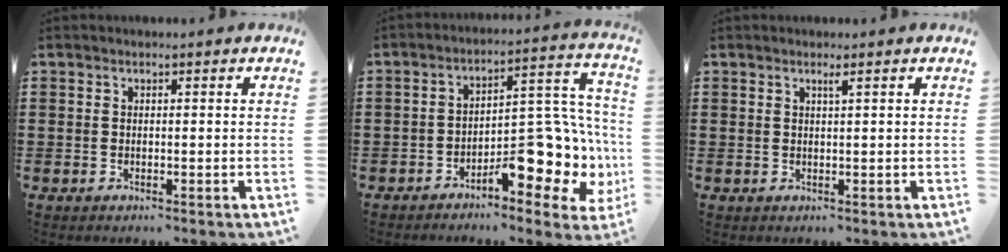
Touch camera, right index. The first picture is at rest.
{"total": 10.7, "force": [-5.4, 4.7, 7.8], "torque": [-0.085, -0.003, -0.097]}
{"total": 0.9, "force": [0.5, -0.1, 0.7], "torque": [-0.014, -0.004, 0.009]}